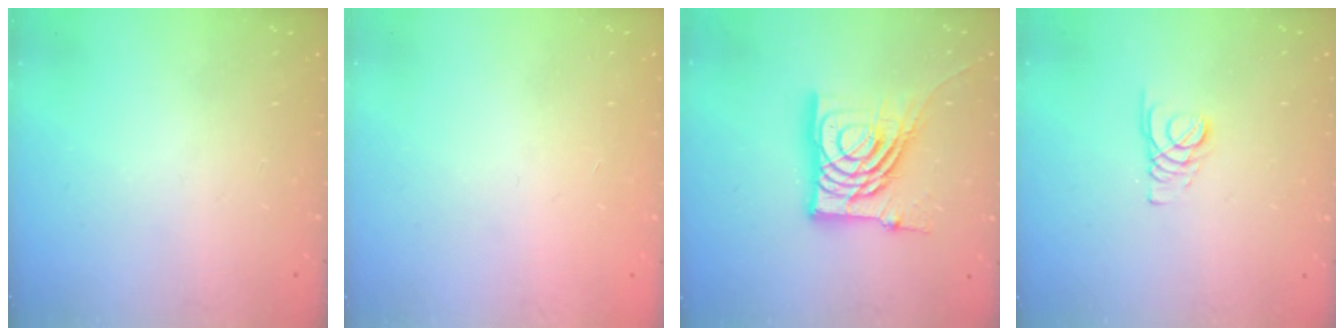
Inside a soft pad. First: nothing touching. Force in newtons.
{"total": 0.9, "press": 0.8, "slide": 0.2}
{"total": 18.6, "press": 18.6, "slide": 1.6}
{"total": 1.8, "press": 1.7, "slide": 0.1}